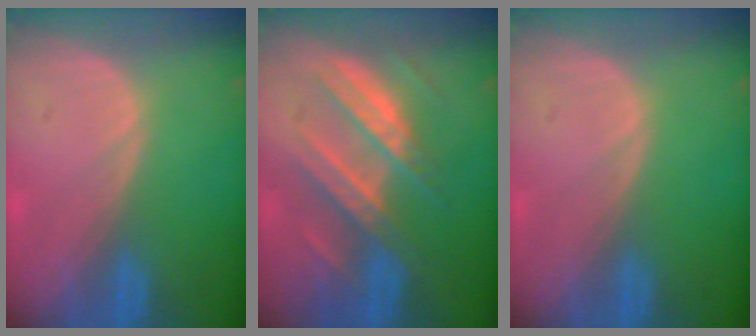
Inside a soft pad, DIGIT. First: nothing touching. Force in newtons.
{"total": 7.8, "press": 7.8, "slide": 0.3}
{"total": 0.0}